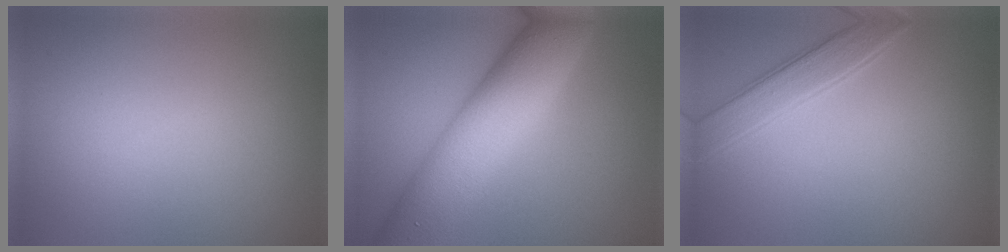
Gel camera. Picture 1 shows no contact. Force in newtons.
{"total": 11.3, "press": 11.3, "slide": 0.1}
{"total": 2.8, "press": 2.8, "slide": 0.2}